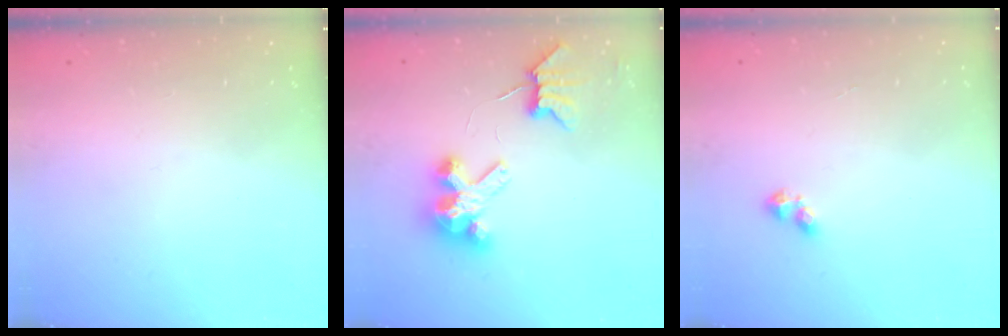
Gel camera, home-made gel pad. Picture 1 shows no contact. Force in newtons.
{"total": 8.0, "press": 8.0, "slide": 0.7}
{"total": 2.6, "press": 2.5, "slide": 0.5}